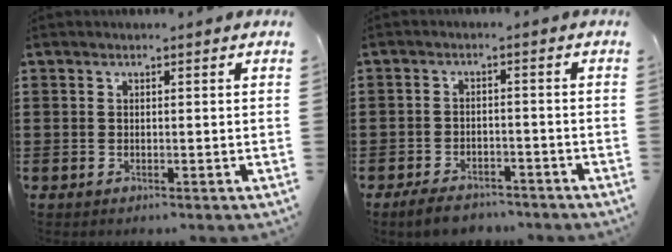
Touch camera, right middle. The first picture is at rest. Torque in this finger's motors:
{"motor_torque": [0.46, -0.38, 0.18, 0.09]}